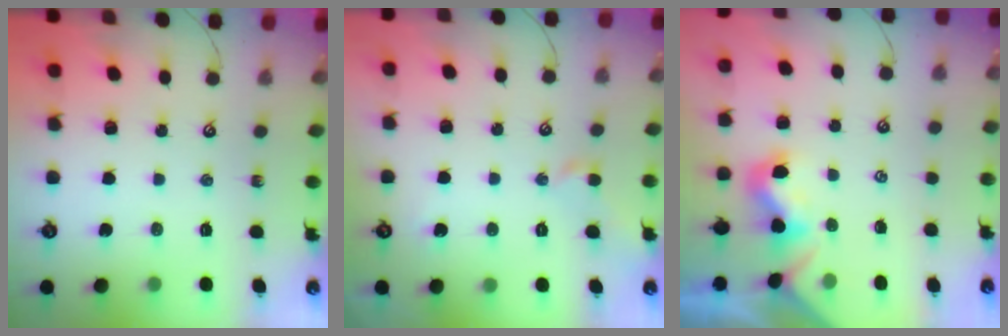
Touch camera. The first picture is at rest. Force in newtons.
{"total": 1.1, "press": 1.0, "slide": 0.5}
{"total": 1.3, "press": 1.2, "slide": 0.6}